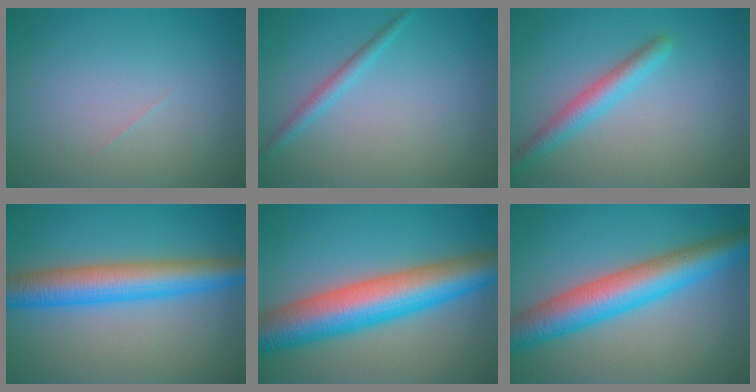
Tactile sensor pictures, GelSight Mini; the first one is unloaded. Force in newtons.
{"total": 1.6, "press": 1.6, "slide": 0.1}
{"total": 2.9, "press": 2.9, "slide": 0.2}
{"total": 6.9, "press": 6.9, "slide": 0.1}
{"total": 10.2, "press": 10.2, "slide": 0.3}
{"total": 8.0, "press": 8.0, "slide": 0.2}